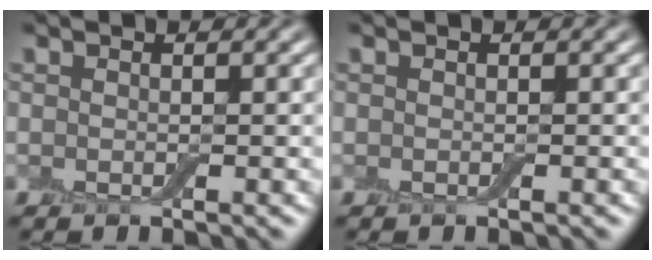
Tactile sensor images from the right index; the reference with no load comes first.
{"total": 0.0}